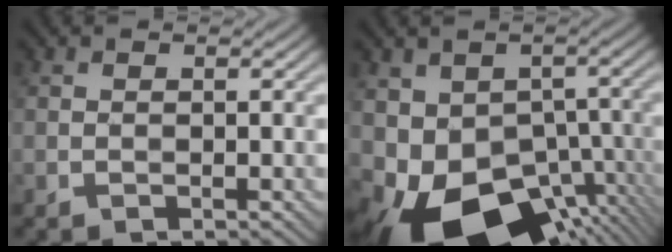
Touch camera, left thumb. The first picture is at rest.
{"total": 14.9, "force": [-6.5, 9.4, 9.6], "torque": [-0.166, -0.039, -0.085]}